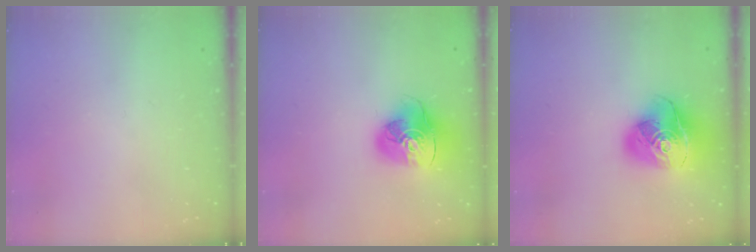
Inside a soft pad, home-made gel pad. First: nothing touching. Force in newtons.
{"total": 15.7, "press": 15.6, "slide": 1.9}
{"total": 18.9, "press": 18.8, "slide": 2.1}